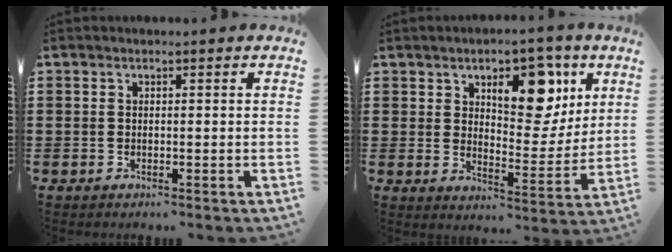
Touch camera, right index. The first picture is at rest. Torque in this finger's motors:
{"motor_torque": [0.38, 0.12, 0.37, 0.13]}